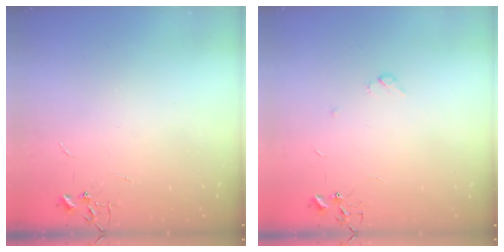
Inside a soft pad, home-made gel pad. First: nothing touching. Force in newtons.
{"total": 3.3, "press": 3.3, "slide": 0.6}